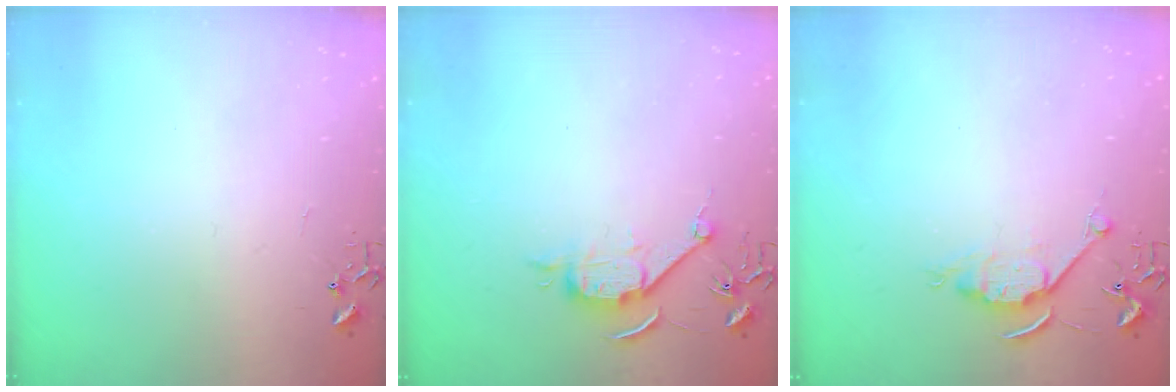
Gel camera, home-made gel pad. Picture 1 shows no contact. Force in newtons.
{"total": 7.9, "press": 7.9, "slide": 0.9}
{"total": 6.2, "press": 6.2, "slide": 0.5}